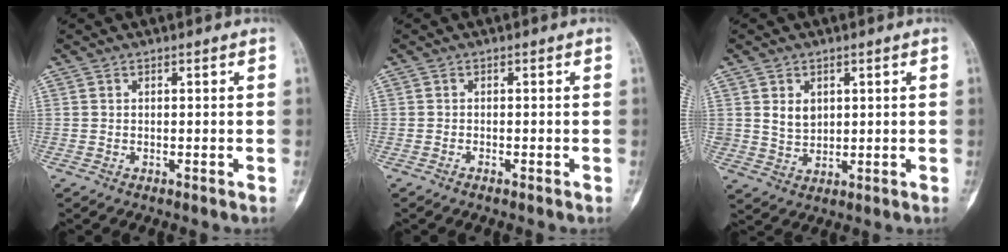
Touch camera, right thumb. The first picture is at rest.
{"total": 0.7, "force": [-0.5, 0.2, 0.4], "torque": [-0.011, 0.002, -0.008]}
{"total": 4.4, "force": [1.4, 3.4, 2.5], "torque": [-0.028, -0.013, 0.034]}